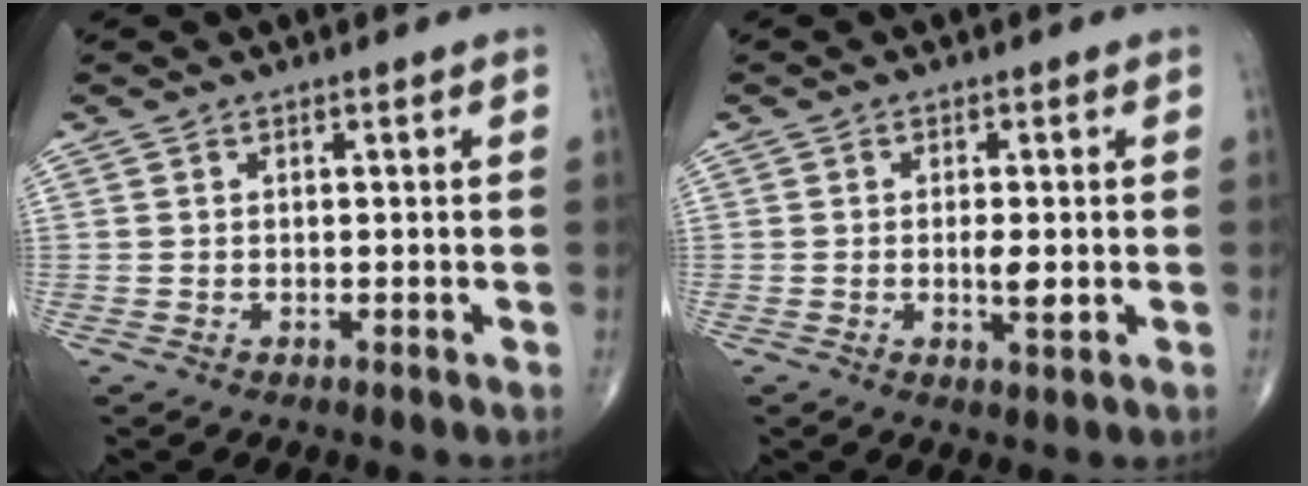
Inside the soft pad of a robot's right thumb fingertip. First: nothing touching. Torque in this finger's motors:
{"motor_torque": [2.04, 1.90, 0.14, -0.32, -0.01]}